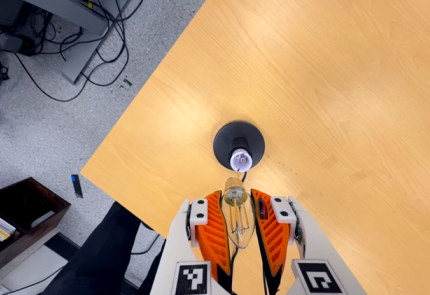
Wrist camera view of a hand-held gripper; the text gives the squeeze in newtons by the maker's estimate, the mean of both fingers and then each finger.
{"total": 21.7, "left": 24.3, "right": 19.0}